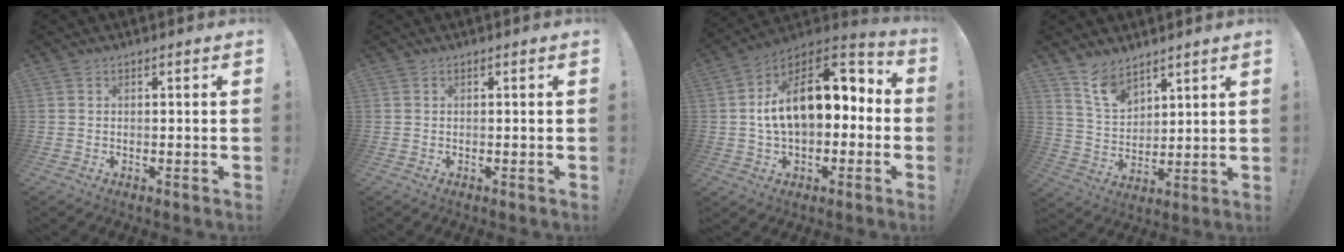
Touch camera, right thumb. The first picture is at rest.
{"total": 0.0}
{"total": 19.0, "force": [3.2, 11.1, 15.0], "torque": [-0.222, -0.006, 0.058]}
{"total": 8.9, "force": [7.1, 4.6, 2.9], "torque": [-0.057, -0.050, 0.138]}